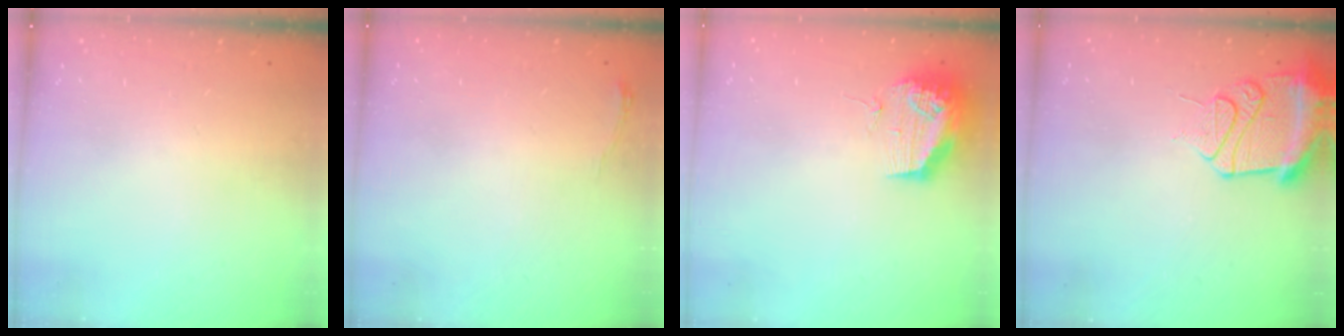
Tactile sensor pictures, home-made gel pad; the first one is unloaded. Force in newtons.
{"total": 3.4, "press": 3.4, "slide": 0.5}
{"total": 11.1, "press": 11.1, "slide": 0.8}
{"total": 12.9, "press": 12.8, "slide": 1.5}